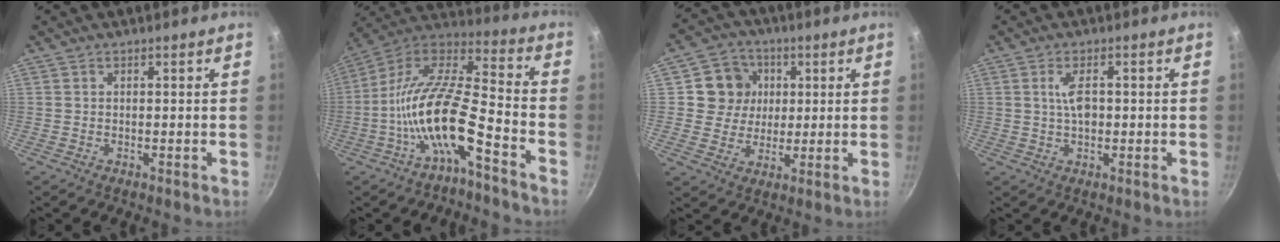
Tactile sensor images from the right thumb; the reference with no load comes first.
{"total": 16.9, "force": [-7.3, 5.1, 14.4], "torque": [-0.266, 0.066, -0.150]}
{"total": 11.5, "force": [2.2, 10.6, 3.7], "torque": [-0.034, 0.005, 0.028]}
{"total": 4.0, "force": [0.3, 1.7, 3.5], "torque": [-0.057, 0.006, 0.004]}